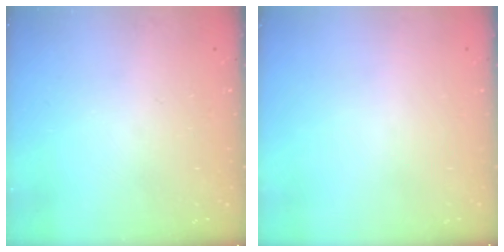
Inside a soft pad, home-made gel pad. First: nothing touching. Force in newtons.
{"total": 0.0}